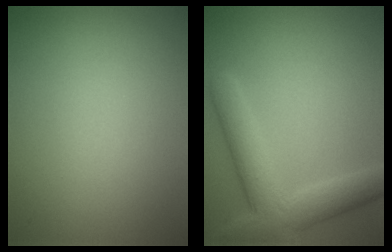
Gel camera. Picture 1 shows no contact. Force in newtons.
{"total": 5.9, "press": 5.9, "slide": 0.3}